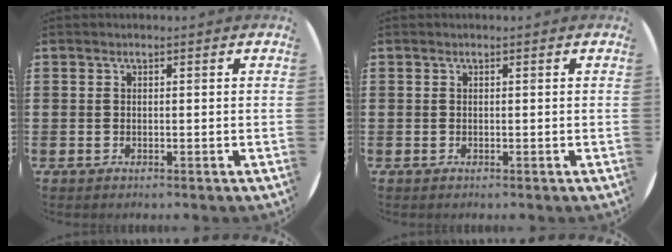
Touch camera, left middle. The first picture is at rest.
{"total": 0.0}